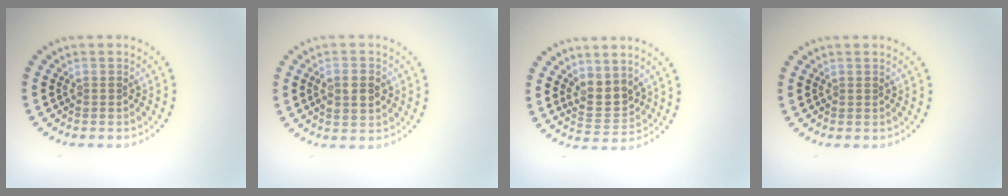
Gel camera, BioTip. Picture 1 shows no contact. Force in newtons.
{"total": 3.4, "press": 3.4, "slide": 0.4}
{"total": 2.9, "press": 2.7, "slide": 1.2}
{"total": 0.0}